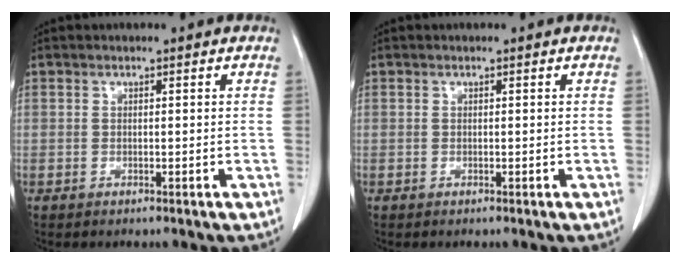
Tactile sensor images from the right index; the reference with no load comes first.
{"total": 0.0}